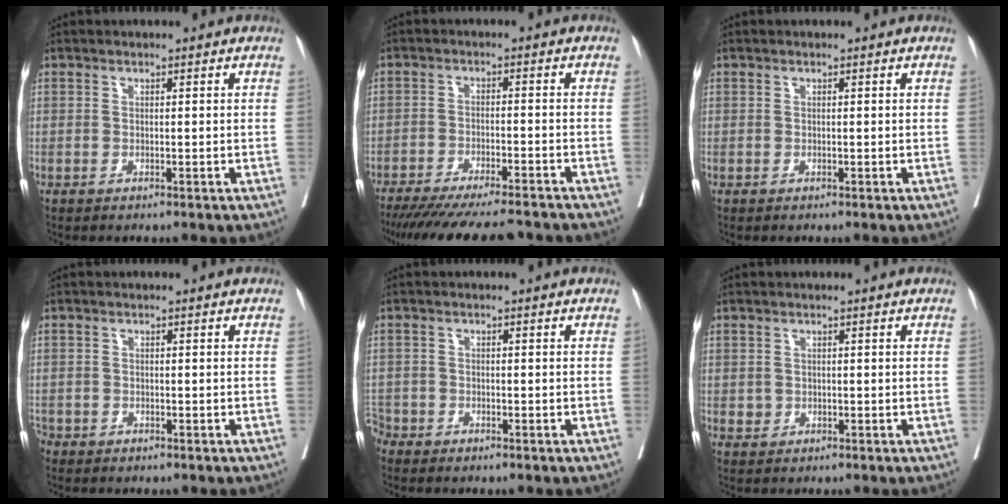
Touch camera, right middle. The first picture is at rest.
{"total": 17.7, "force": [-15.8, 1.8, 7.6], "torque": [-0.120, -0.038, -0.222]}
{"total": 0.0}
{"total": 2.2, "force": [-1.5, 1.6, 0.1], "torque": [-0.008, 0.005, -0.033]}
{"total": 3.1, "force": [-2.5, 1.7, 0.2], "torque": [-0.005, 0.003, -0.051]}
{"total": 0.9, "force": [-0.1, 0.9, 0.2], "torque": [0.000, 0.002, 0.000]}